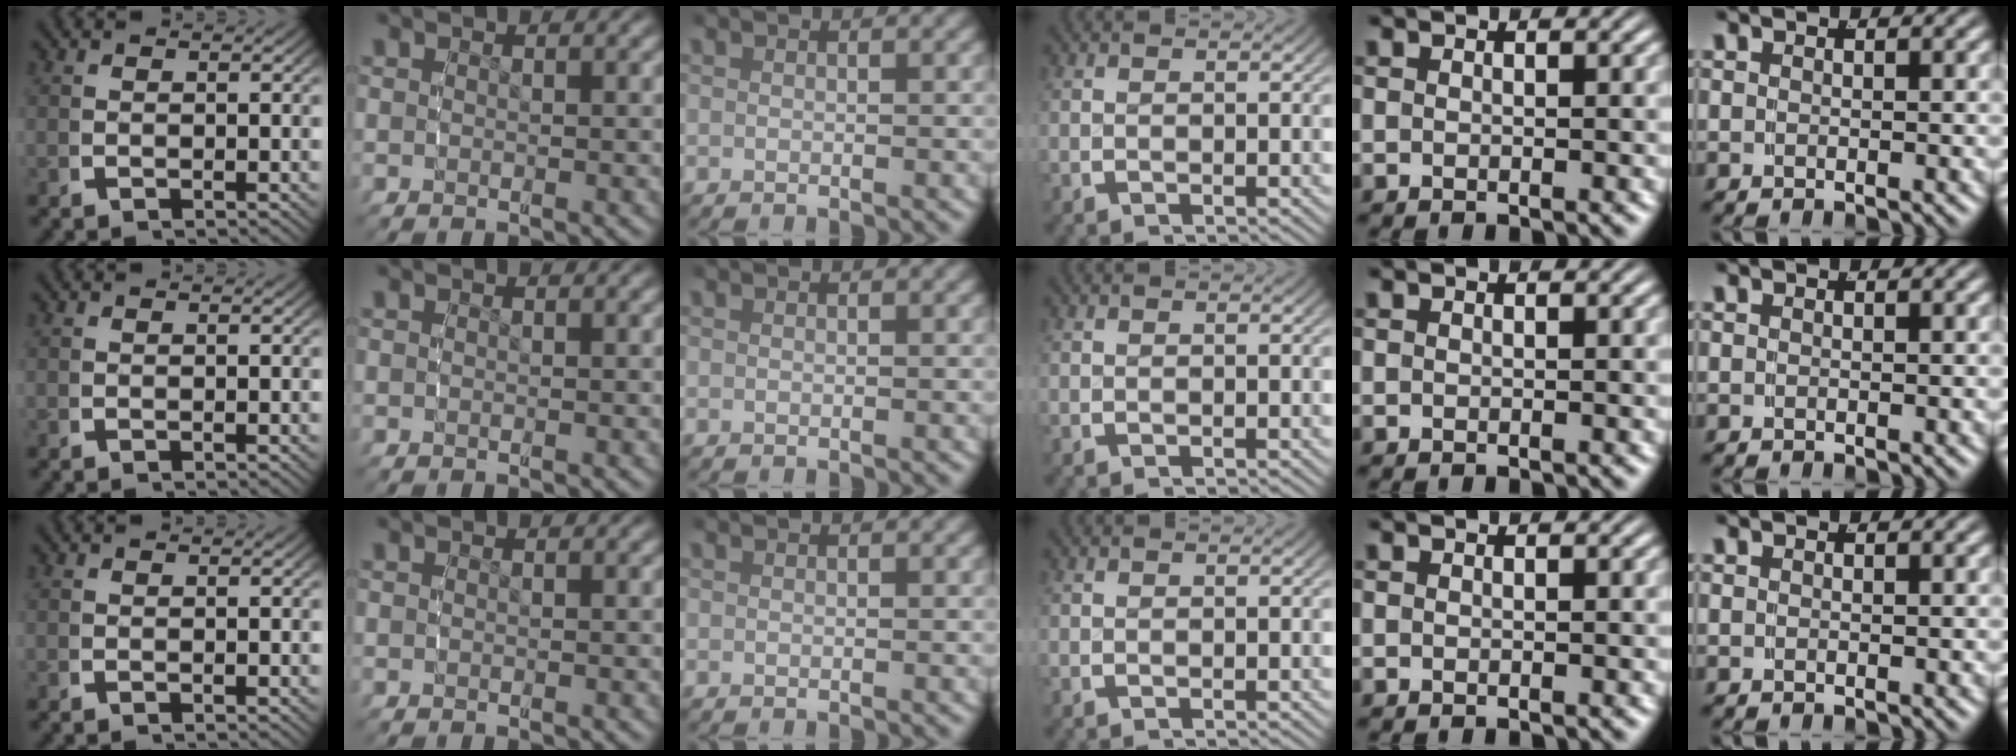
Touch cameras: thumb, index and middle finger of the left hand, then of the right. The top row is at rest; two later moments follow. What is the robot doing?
{"motion": "reach", "object": "coat"}